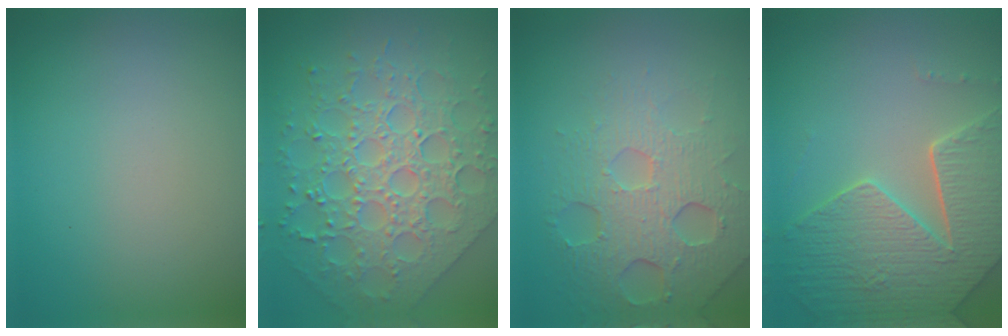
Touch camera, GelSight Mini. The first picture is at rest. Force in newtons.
{"total": 6.8, "press": 6.0, "slide": 3.3}
{"total": 6.2, "press": 4.7, "slide": 4.1}
{"total": 7.5, "press": 5.6, "slide": 5.0}